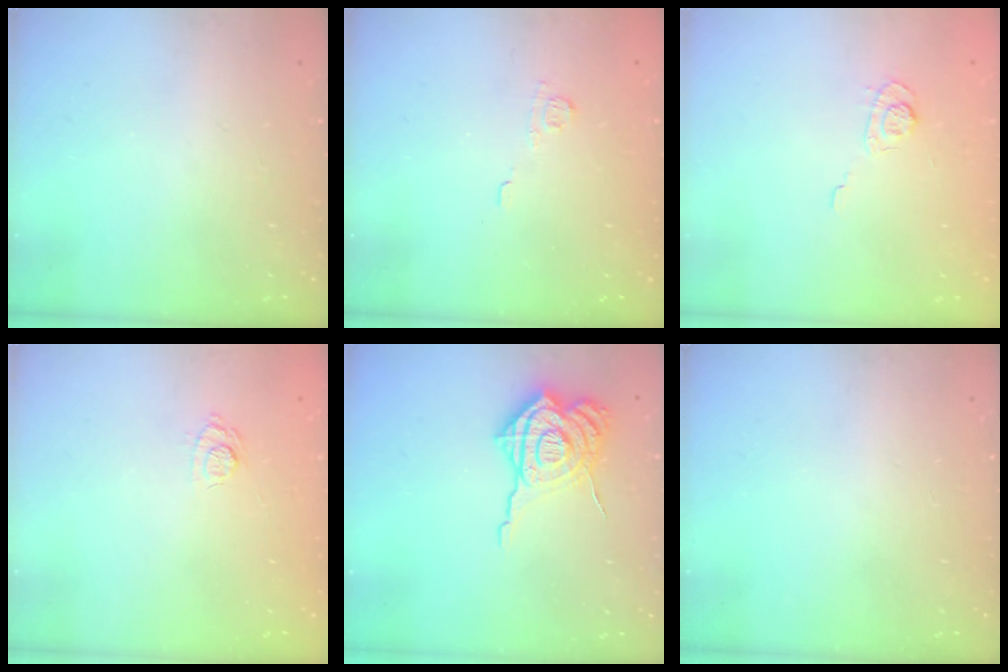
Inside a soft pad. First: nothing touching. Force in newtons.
{"total": 3.8, "press": 3.6, "slide": 1.1}
{"total": 3.1, "press": 2.7, "slide": 1.6}
{"total": 8.1, "press": 7.9, "slide": 1.4}
{"total": 16.1, "press": 16.0, "slide": 1.7}
{"total": 0.0}